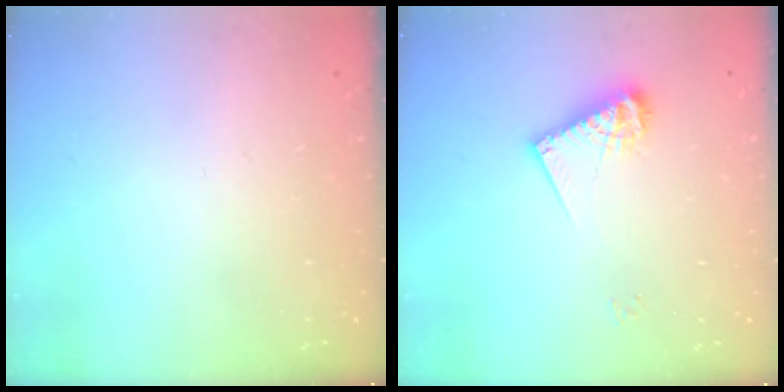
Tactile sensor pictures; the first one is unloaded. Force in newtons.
{"total": 9.4, "press": 9.4, "slide": 0.4}